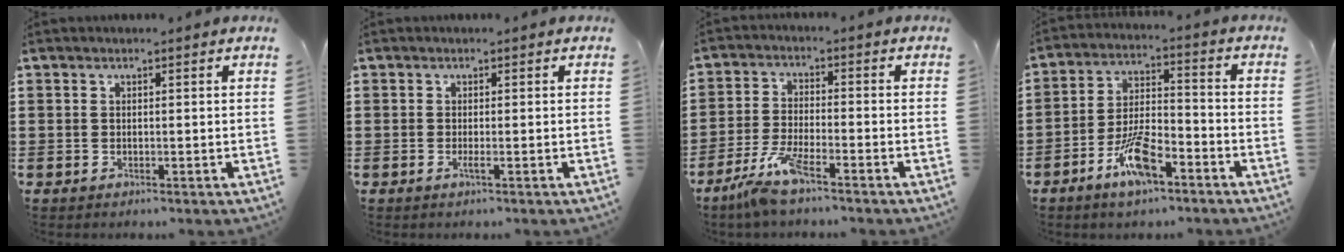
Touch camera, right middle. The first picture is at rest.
{"total": 0.8, "force": [-0.3, 0.0, 0.7], "torque": [-0.013, -0.003, -0.005]}
{"total": 6.5, "force": [-4.9, 0.8, 4.3], "torque": [-0.101, -0.012, -0.094]}
{"total": 8.4, "force": [-4.9, 2.8, 6.2], "torque": [-0.136, 0.002, -0.092]}